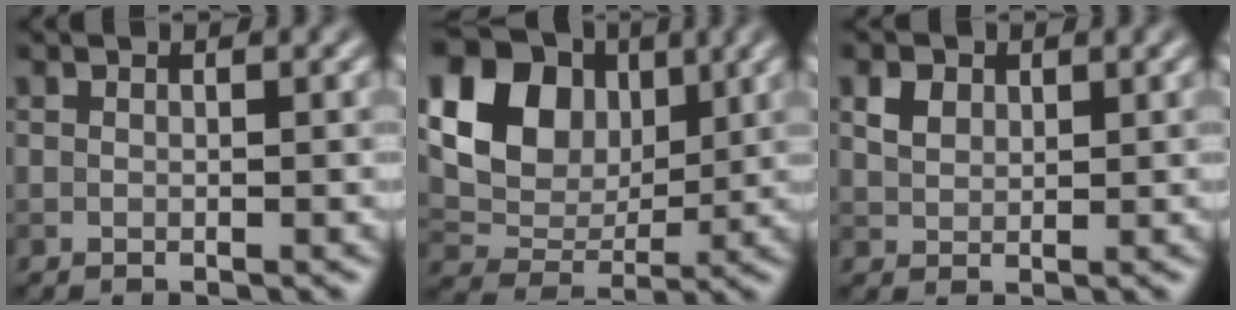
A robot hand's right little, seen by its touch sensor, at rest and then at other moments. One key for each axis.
{"total": 14.5, "fx": 4.6, "fy": 11.1, "fz": 8.1, "tx": -0.181, "ty": 0.046, "tz": 0.078}
{"total": 2.0, "fx": 1.0, "fy": 1.4, "fz": 1.0, "tx": -0.022, "ty": 0.003, "tz": 0.020}